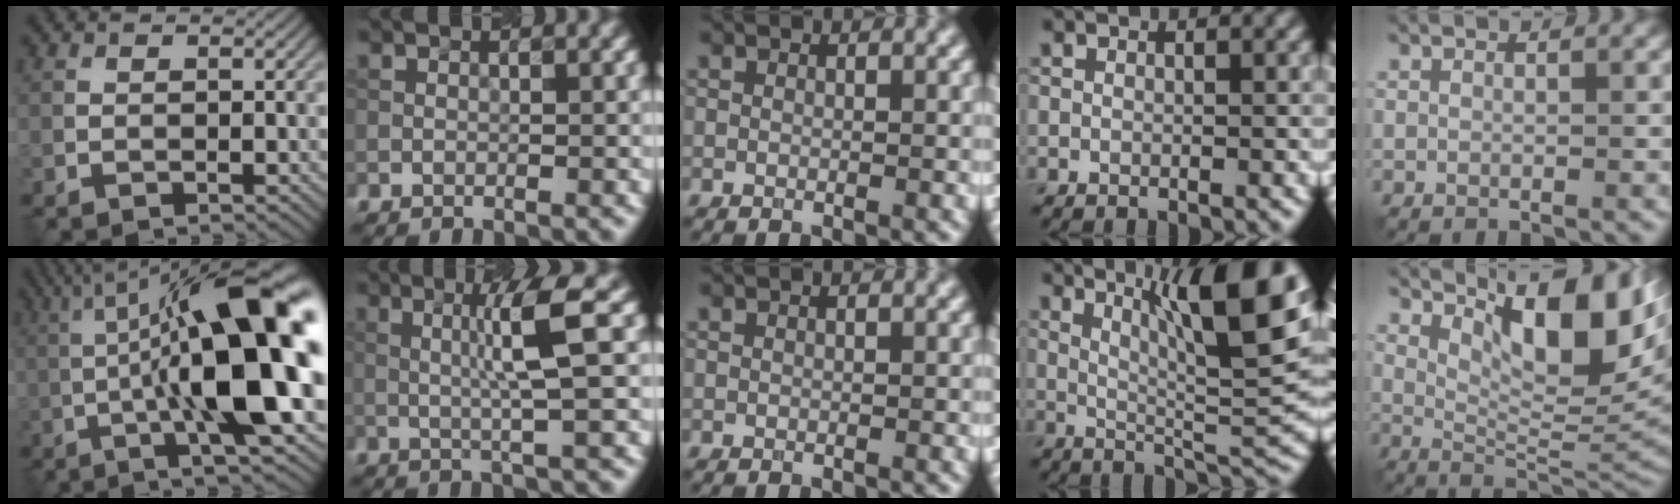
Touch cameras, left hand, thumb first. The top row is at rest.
{"thumb": {"total": 19.9, "force": [-0.3, 5.1, 19.3], "torque": [-0.288, 0.033, -0.004]}, "index": {"total": 4.4, "force": [0.7, 0.0, 4.3], "torque": [-0.079, 0.004, 0.014]}, "ring": {"total": 12.2, "force": [5.4, 2.7, 10.6], "torque": [-0.141, 0.010, 0.089]}, "little": {"total": 11.4, "force": [4.8, 3.5, 9.8], "torque": [-0.144, 0.005, 0.082]}}